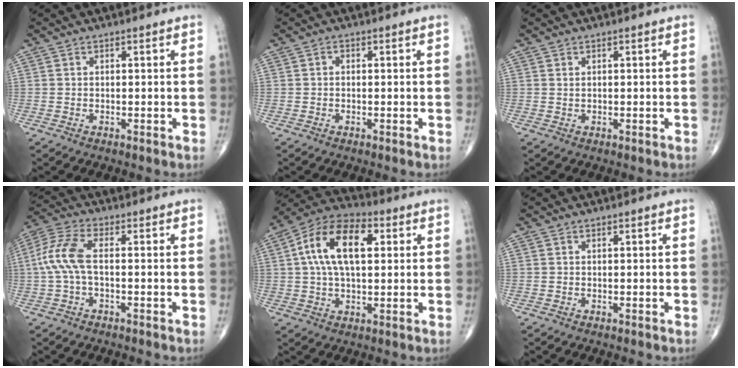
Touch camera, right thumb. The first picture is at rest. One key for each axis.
{"total": 0.8, "fx": 0.0, "fy": 0.5, "fz": 0.5, "tx": -0.006, "ty": 0.001, "tz": -0.002}
{"total": 0.5, "fx": 0.3, "fy": 0.3, "fz": 0.3, "tx": -0.005, "ty": -0.001, "tz": 0.006}
{"total": 7.9, "fx": -0.3, "fy": 3.3, "fz": 7.2, "tx": -0.181, "ty": 0.021, "tz": -0.011}
{"total": 15.3, "fx": 3.4, "fy": 8.1, "fz": 12.6, "tx": -0.225, "ty": 0.023, "tz": 0.054}
{"total": 0.0}